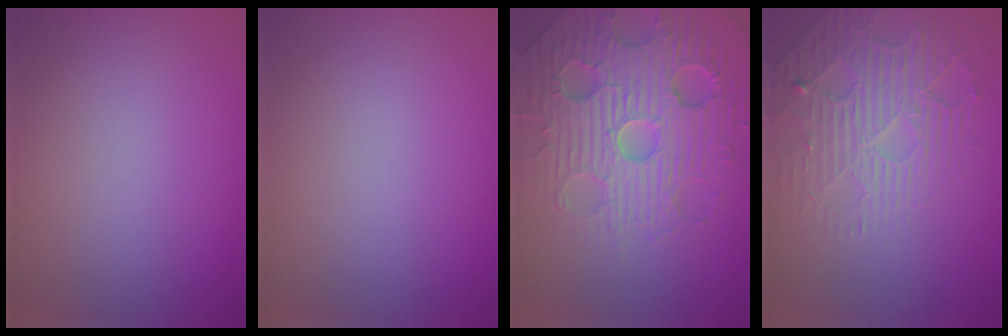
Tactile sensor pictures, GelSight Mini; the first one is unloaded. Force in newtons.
{"total": 0.0}
{"total": 7.8, "press": 7.6, "slide": 1.8}
{"total": 4.2, "press": 3.8, "slide": 1.6}